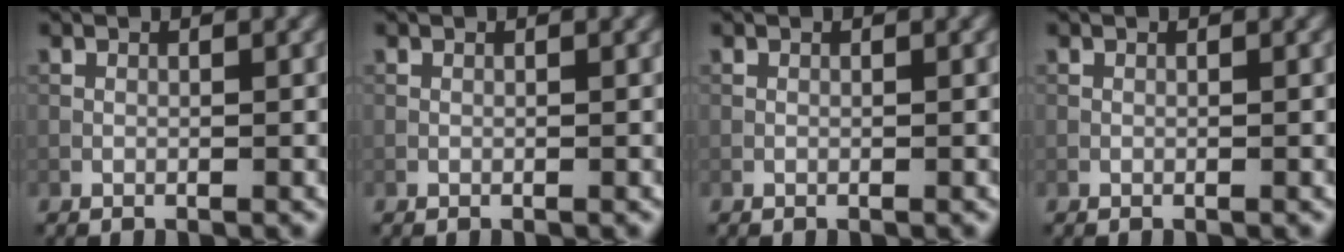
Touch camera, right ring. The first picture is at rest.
{"total": 0.0}
{"total": 0.0}
{"total": 0.0}